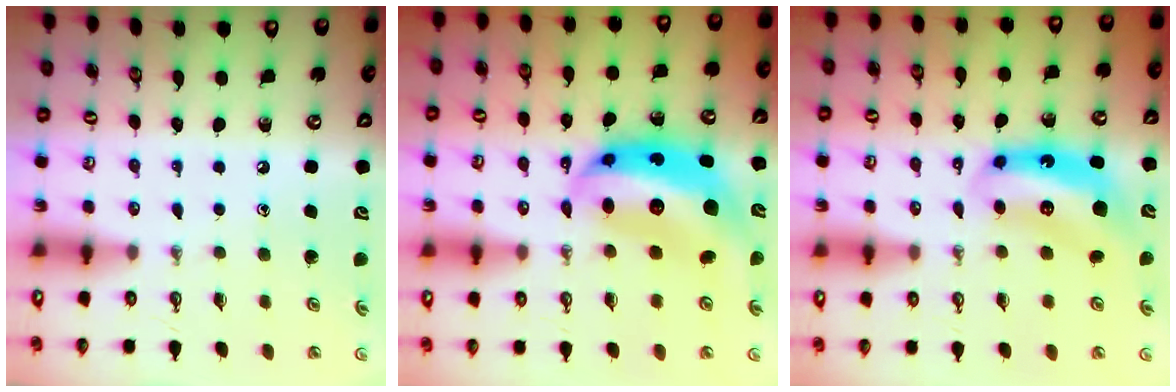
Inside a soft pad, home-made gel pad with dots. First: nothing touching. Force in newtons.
{"total": 13.4, "press": 13.3, "slide": 1.4}
{"total": 7.9, "press": 7.9, "slide": 0.8}